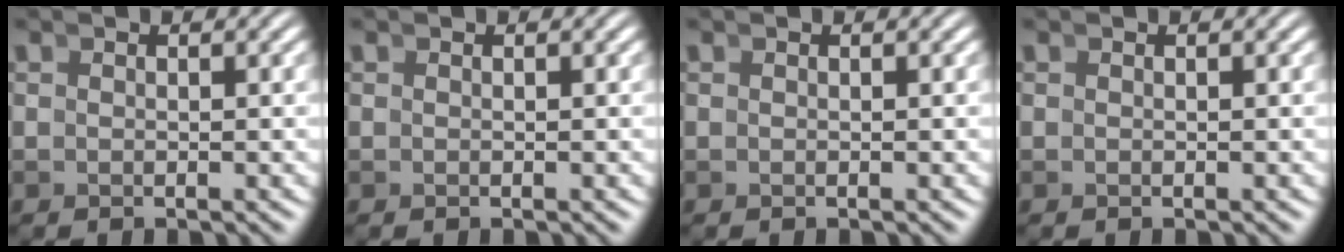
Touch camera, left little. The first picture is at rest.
{"total": 0.0}
{"total": 0.0}
{"total": 0.0}